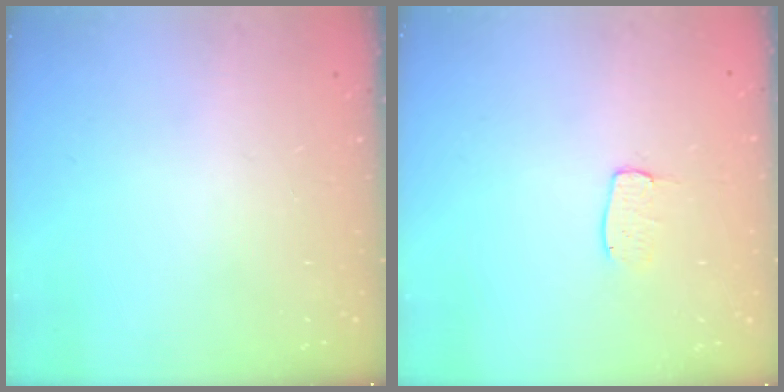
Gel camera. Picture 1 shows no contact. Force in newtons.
{"total": 4.5, "press": 4.5, "slide": 0.3}